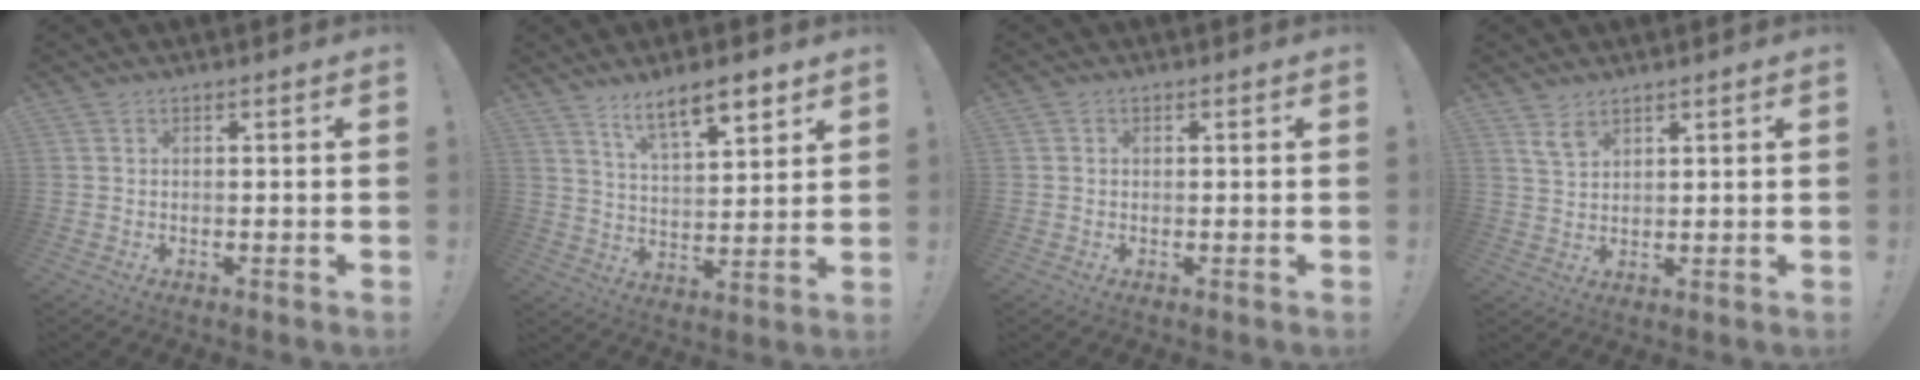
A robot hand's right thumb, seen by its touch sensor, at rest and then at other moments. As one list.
[{"total": 11.8, "force": [8.1, 3.7, 7.7], "torque": [-0.120, -0.040, 0.138]}, {"total": 0.8, "force": [0.0, 0.8, 0.2], "torque": [0.002, 0.000, -0.002]}, {"total": 4.8, "force": [3.4, 2.7, 2.0], "torque": [-0.030, -0.017, 0.066]}]